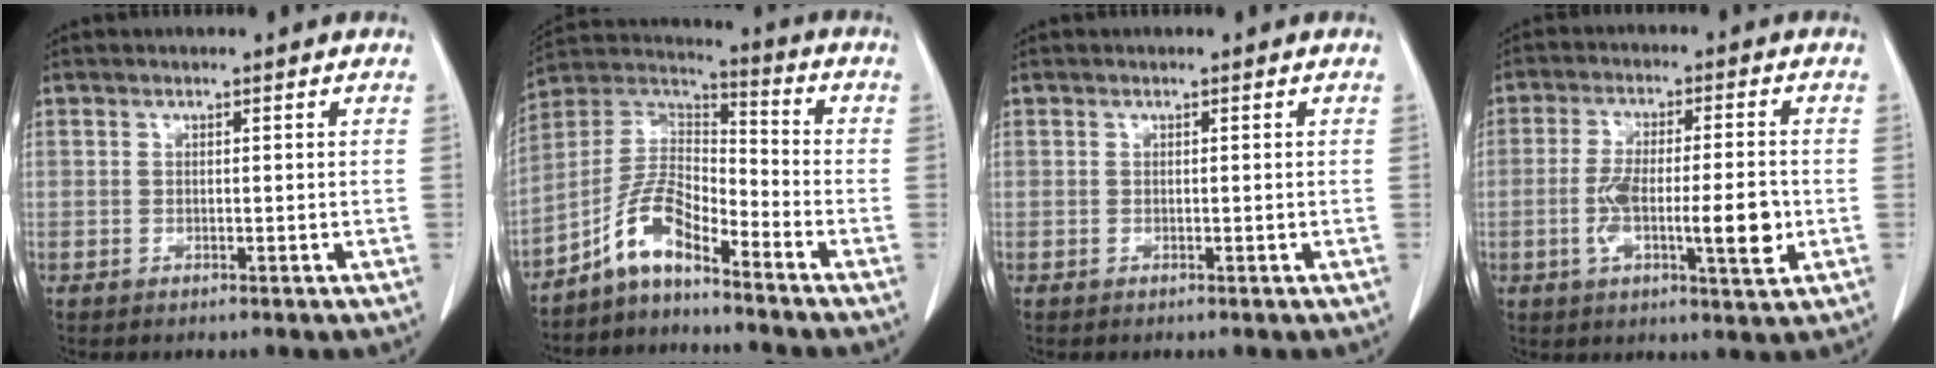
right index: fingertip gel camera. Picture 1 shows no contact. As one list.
[{"total": 8.7, "force": [-6.3, 2.8, 5.3], "torque": [-0.116, 0.028, -0.126]}, {"total": 0.0}, {"total": 10.4, "force": [-2.1, 2.0, 10.0], "torque": [-0.172, 0.002, -0.031]}]